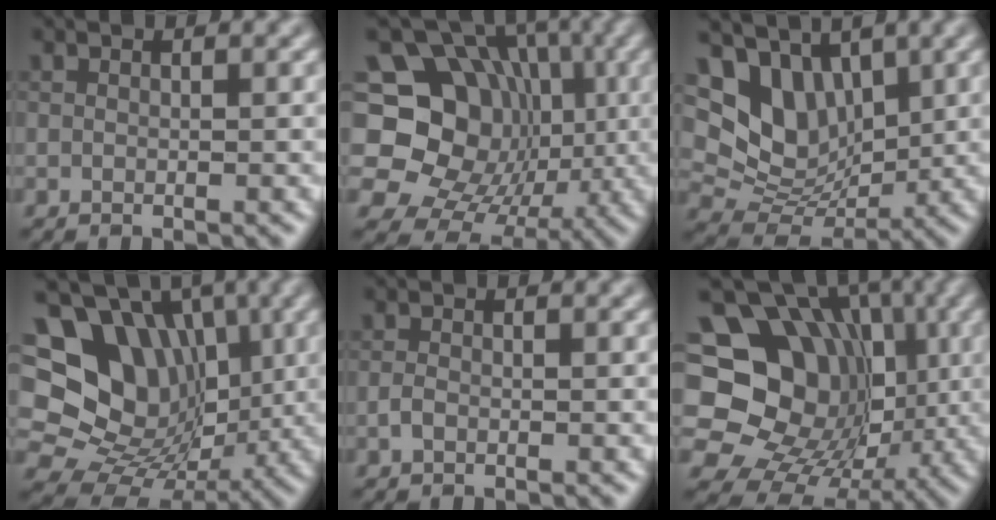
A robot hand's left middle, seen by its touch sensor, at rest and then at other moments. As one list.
[{"total": 15.8, "force": [0.6, 13.8, 7.7], "torque": [-0.120, 0.031, -0.016]}, {"total": 7.7, "force": [3.3, 5.5, 4.3], "torque": [-0.080, -0.008, 0.063]}, {"total": 17.5, "force": [4.9, 14.5, 8.4], "torque": [-0.192, 0.037, 0.082]}, {"total": 0.8, "force": [-0.4, 0.5, 0.6], "torque": [-0.011, 0.000, -0.010]}, {"total": 18.1, "force": [2.3, 15.6, 8.9], "torque": [-0.154, 0.040, 0.030]}]